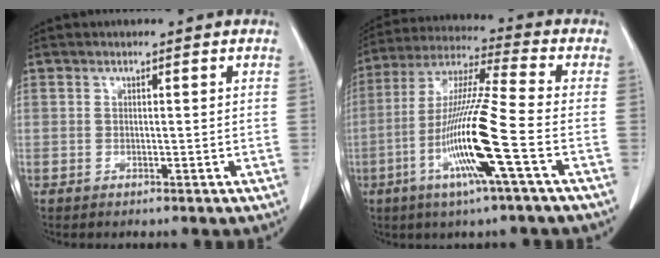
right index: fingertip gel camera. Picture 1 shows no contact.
{"total": 15.2, "force": [-4.9, -0.8, 14.3], "torque": [-0.290, -0.013, -0.101]}